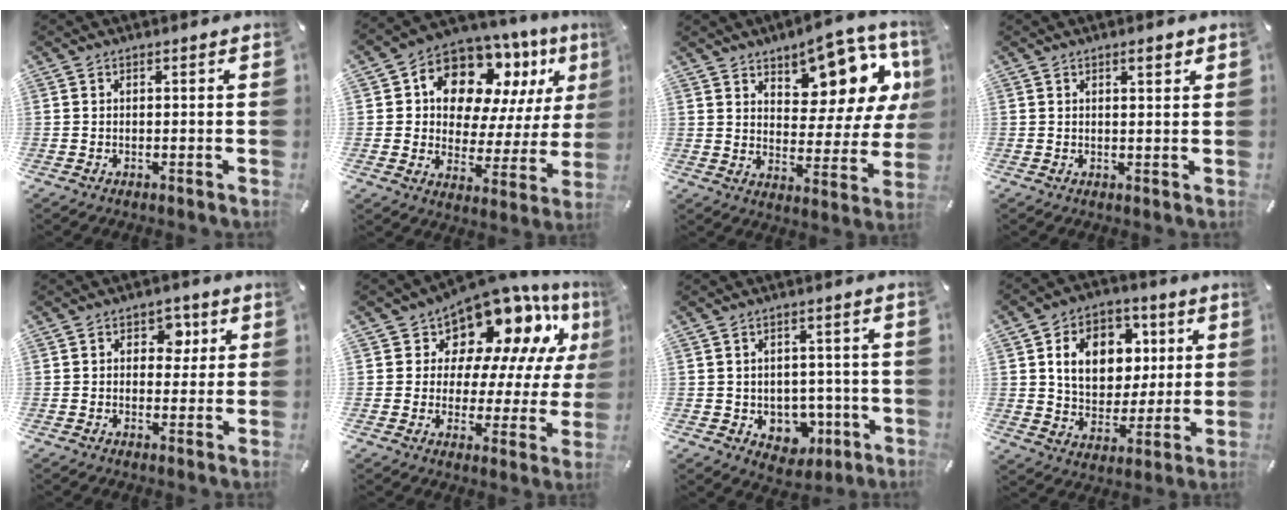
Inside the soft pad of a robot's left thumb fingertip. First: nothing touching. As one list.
[{"total": 13.6, "force": [9.1, 8.5, 5.6], "torque": [-0.100, -0.073, 0.168]}, {"total": 12.5, "force": [9.1, 6.4, 5.8], "torque": [-0.065, -0.086, 0.156]}, {"total": 2.3, "force": [1.5, 0.6, 1.7], "torque": [-0.020, -0.003, 0.021]}, {"total": 5.8, "force": [1.5, 4.2, 3.6], "torque": [-0.032, -0.006, 0.014]}, {"total": 13.8, "force": [10.5, 7.4, 5.0], "torque": [-0.081, -0.096, 0.177]}, {"total": 7.1, "force": [-0.8, 6.5, 2.8], "torque": [-0.020, -0.005, -0.008]}, {"total": 14.2, "force": [4.0, 11.3, 7.6], "torque": [-0.110, -0.004, 0.076]}]